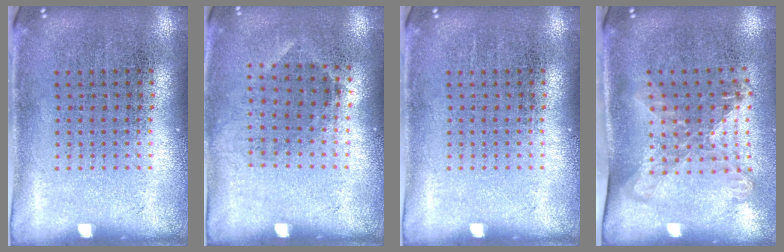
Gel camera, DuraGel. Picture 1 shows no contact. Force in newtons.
{"total": 0.8, "press": 0.7, "slide": 0.5}
{"total": 0.0}
{"total": 1.7, "press": 1.3, "slide": 1.0}